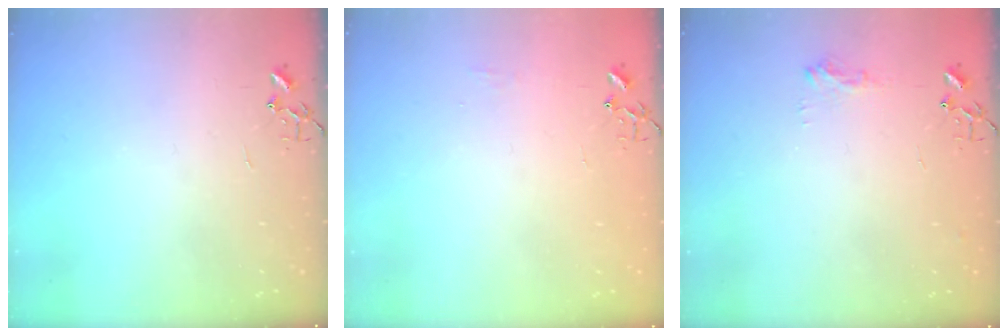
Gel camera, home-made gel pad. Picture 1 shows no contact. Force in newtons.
{"total": 4.6, "press": 4.6, "slide": 0.7}
{"total": 8.2, "press": 8.2, "slide": 0.9}